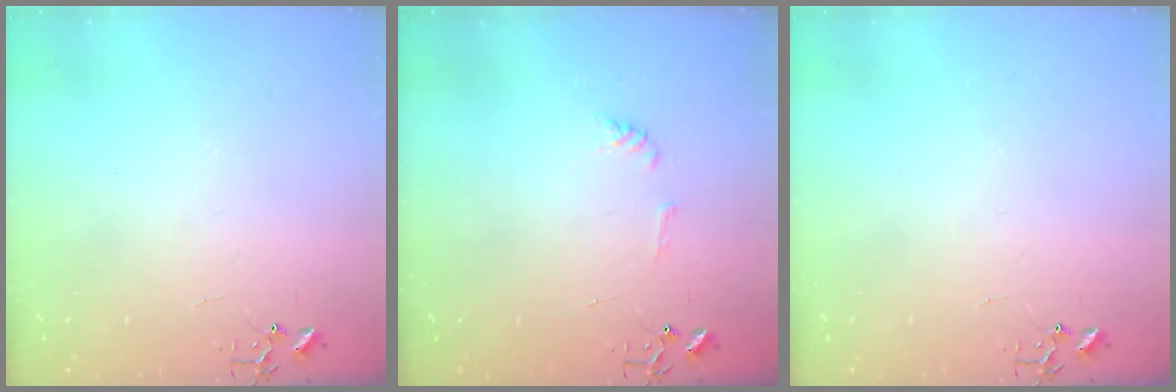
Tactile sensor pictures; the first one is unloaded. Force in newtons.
{"total": 5.5, "press": 5.4, "slide": 0.7}
{"total": 0.0}